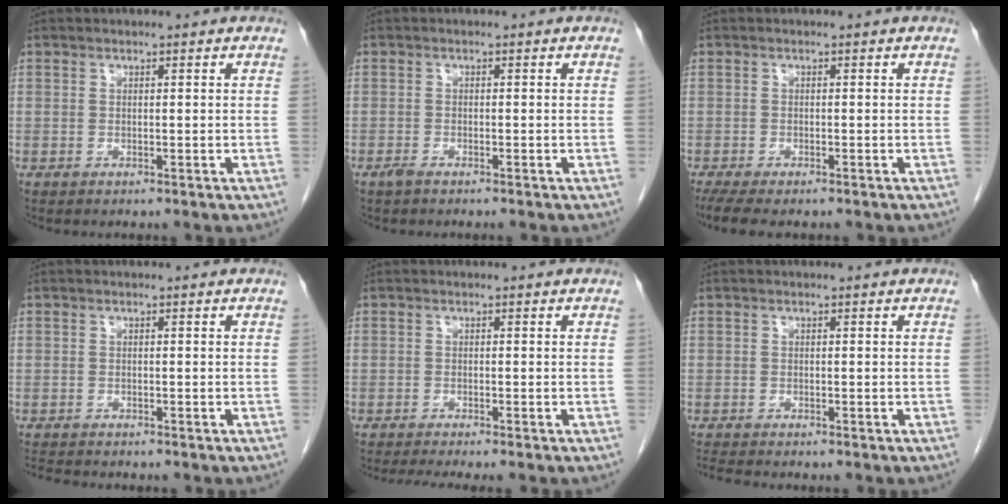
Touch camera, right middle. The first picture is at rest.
{"total": 1.1, "force": [-1.0, 0.1, 0.6], "torque": [-0.017, -0.002, -0.016]}
{"total": 6.4, "force": [-5.1, 1.7, 3.5], "torque": [-0.056, -0.012, -0.080]}
{"total": 2.9, "force": [-2.7, 0.5, 1.0], "torque": [-0.016, -0.009, -0.042]}
{"total": 4.2, "force": [-3.6, -0.2, 2.2], "torque": [-0.029, -0.009, -0.057]}
{"total": 1.9, "force": [-1.8, -0.1, 0.5], "torque": [-0.014, -0.008, -0.033]}